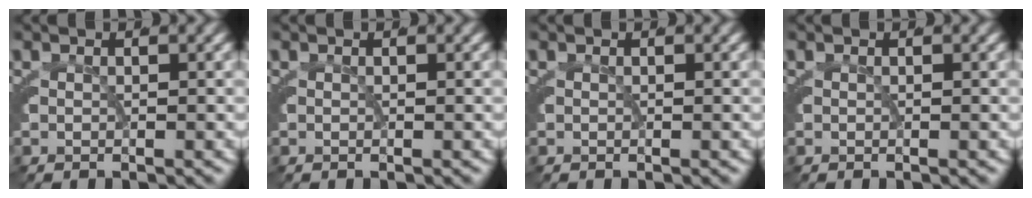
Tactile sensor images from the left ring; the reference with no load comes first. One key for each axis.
{"total": 0.0}
{"total": 0.0}
{"total": 0.0}